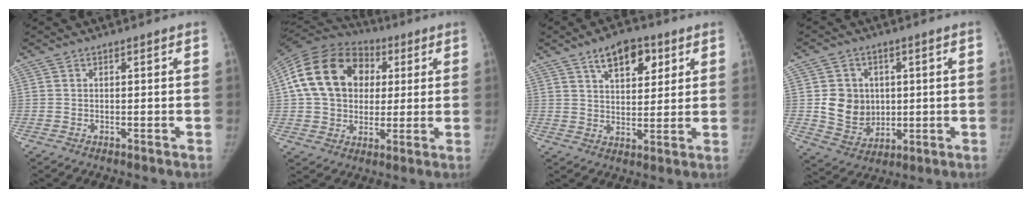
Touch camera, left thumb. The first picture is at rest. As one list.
[{"total": 20.8, "force": [3.9, 16.1, 12.6], "torque": [-0.227, 0.022, 0.065]}, {"total": 10.0, "force": [5.2, 5.4, 6.6], "torque": [-0.070, -0.022, 0.081]}, {"total": 10.0, "force": [0.9, 8.8, 4.7], "torque": [-0.040, -0.008, 0.034]}]